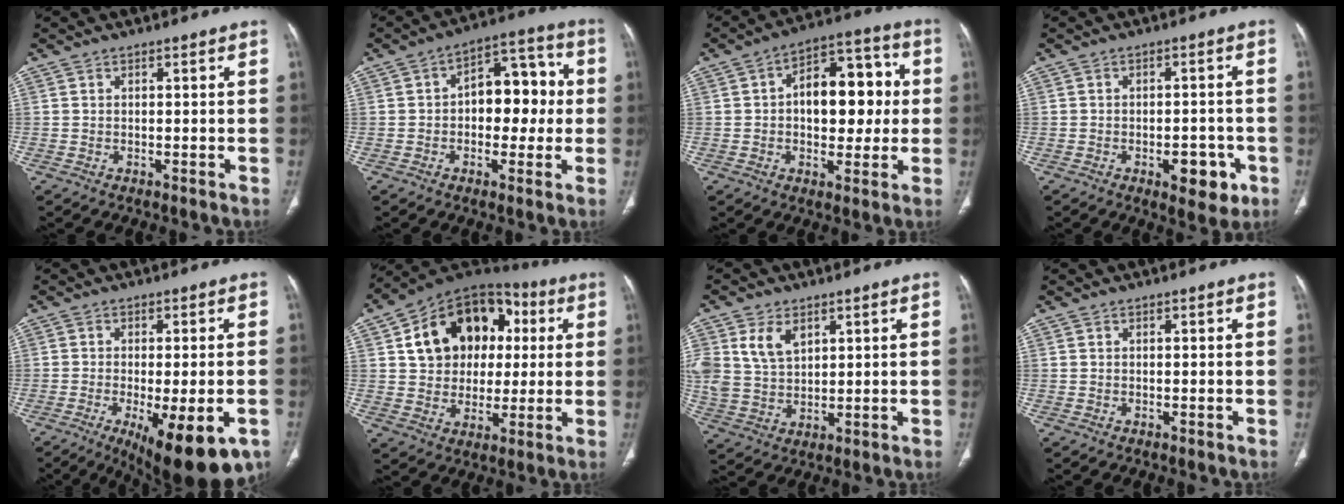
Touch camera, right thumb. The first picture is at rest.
{"total": 12.2, "force": [0.2, 7.7, 9.5], "torque": [-0.086, 0.036, -0.005]}
{"total": 15.2, "force": [1.0, 9.2, 12.1], "torque": [-0.127, 0.031, 0.010]}
{"total": 7.1, "force": [-2.9, 3.7, 5.3], "torque": [-0.045, 0.012, -0.032]}
{"total": 16.0, "force": [-7.5, 5.5, 13.0], "torque": [-0.155, -0.007, -0.098]}
{"total": 19.1, "force": [4.4, 14.6, 11.4], "torque": [-0.140, 0.023, 0.069]}
{"total": 8.9, "force": [3.9, 5.9, 5.4], "torque": [-0.095, -0.010, 0.090]}
{"total": 0.0}